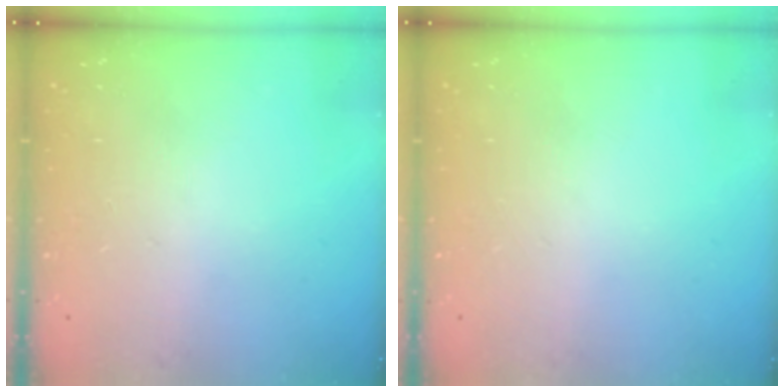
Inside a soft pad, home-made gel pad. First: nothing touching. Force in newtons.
{"total": 0.0}